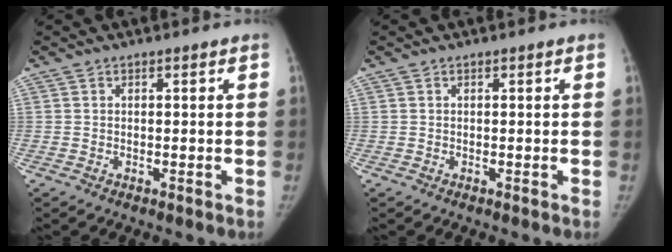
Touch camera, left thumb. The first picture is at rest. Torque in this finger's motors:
{"motor_torque": [0.01, -0.01, 0.03, -0.01, 0.01]}